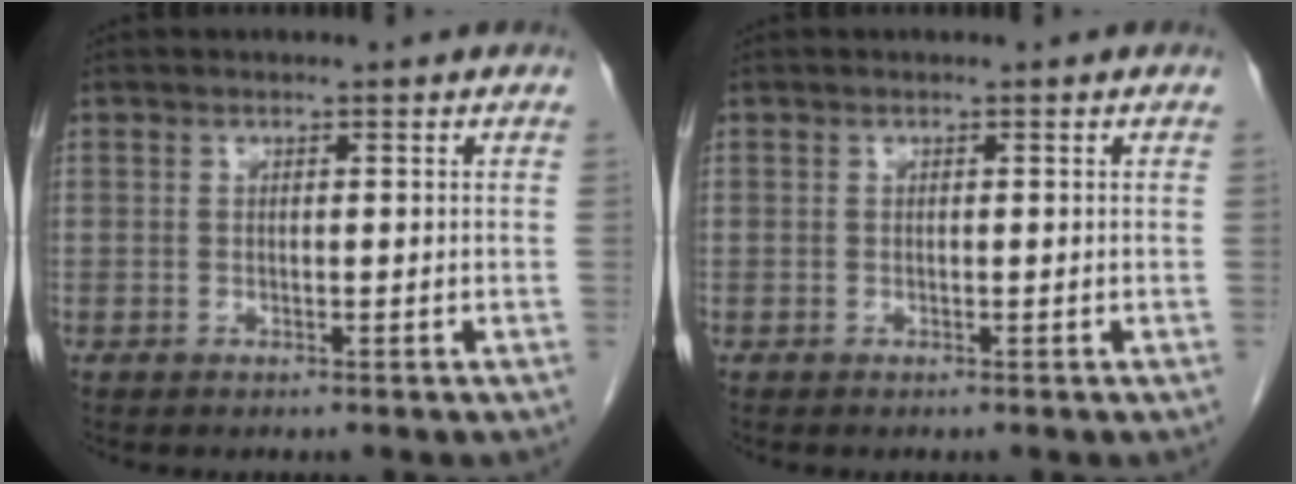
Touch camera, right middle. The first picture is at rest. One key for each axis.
{"total": 0.0}